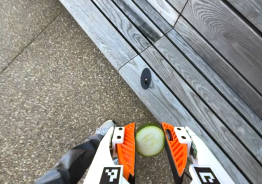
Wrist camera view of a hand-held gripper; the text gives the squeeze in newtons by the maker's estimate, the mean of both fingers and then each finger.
{"total": 13.1, "left": 13.1, "right": 13.1}